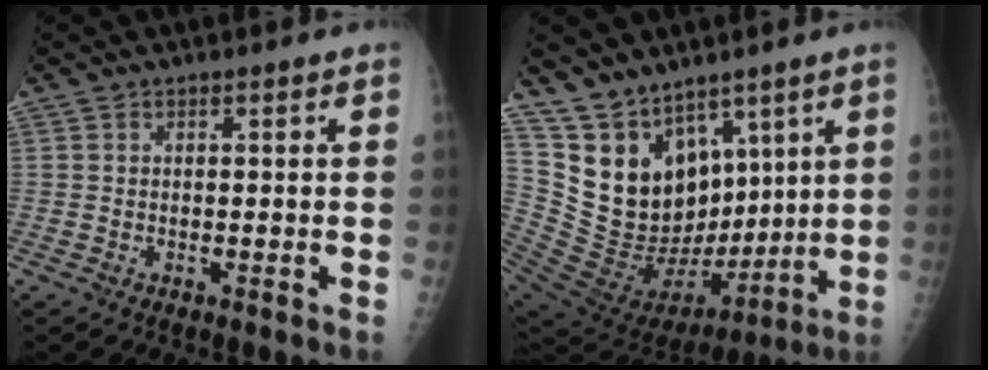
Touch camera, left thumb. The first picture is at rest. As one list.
[{"total": 17.9, "force": [10.8, 11.0, 9.0], "torque": [-0.118, -0.048, 0.228]}]